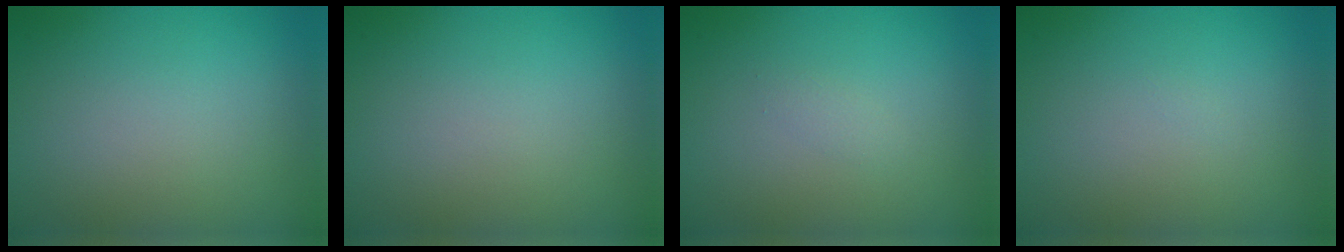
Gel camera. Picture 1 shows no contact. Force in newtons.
{"total": 0.0}
{"total": 0.7, "press": 0.6, "slide": 0.1}
{"total": 0.0}